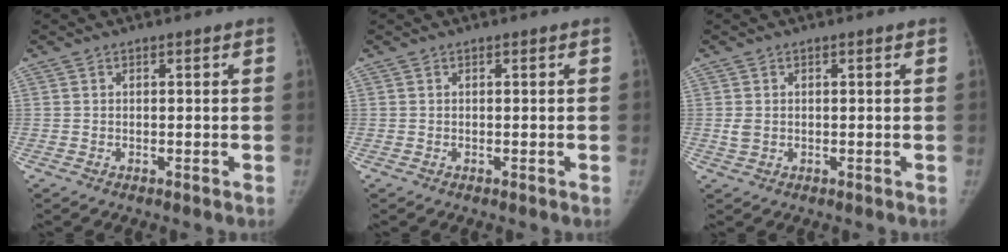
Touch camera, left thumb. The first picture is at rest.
{"total": 0.0}
{"total": 1.7, "force": [0.1, 1.3, 1.1], "torque": [-0.018, 0.001, 0.008]}